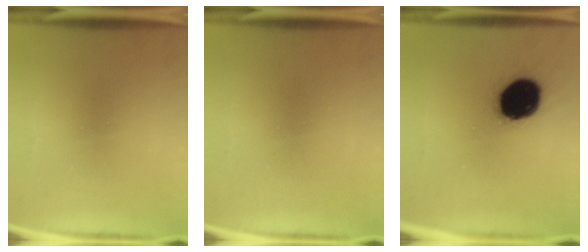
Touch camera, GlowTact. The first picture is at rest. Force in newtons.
{"total": 0.0}
{"total": 19.6}